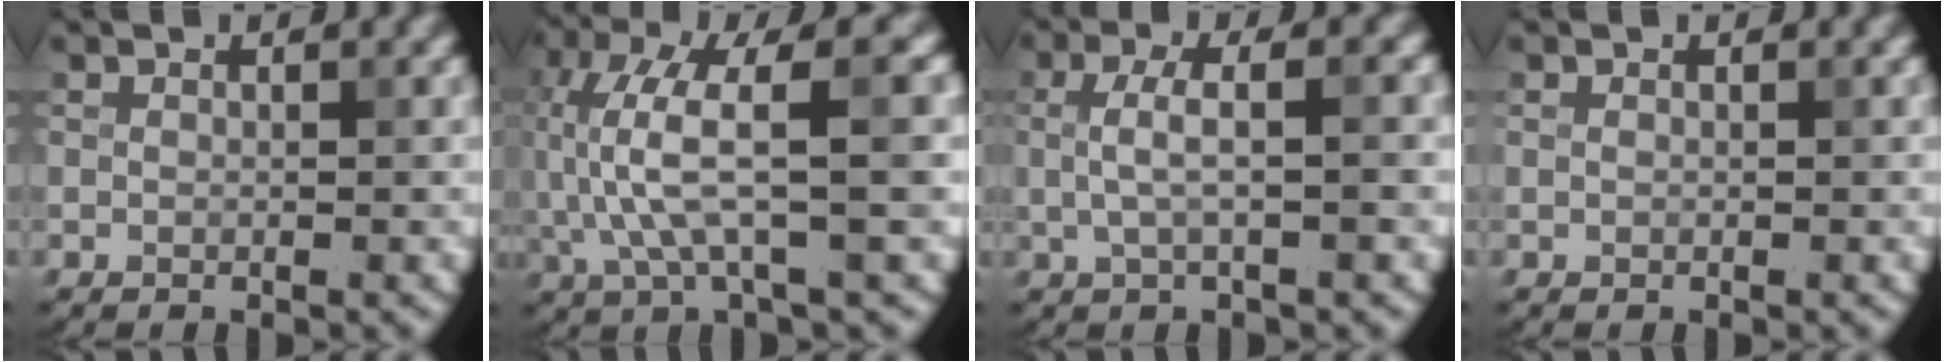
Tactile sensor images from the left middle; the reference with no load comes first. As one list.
[{"total": 8.2, "force": [0.6, 2.3, 7.8], "torque": [-0.170, 0.013, 0.010]}, {"total": 3.4, "force": [0.2, 0.8, 3.3], "torque": [-0.062, 0.005, 0.003]}, {"total": 0.0}]